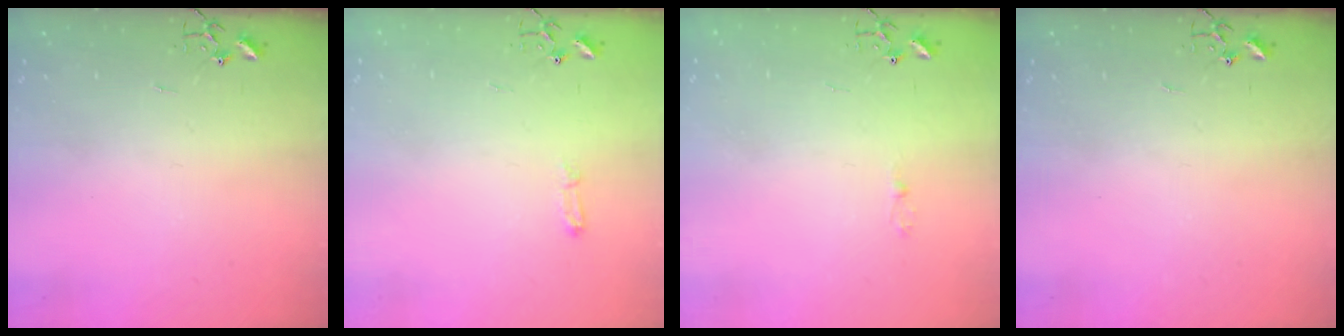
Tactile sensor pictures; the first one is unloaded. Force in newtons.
{"total": 3.8, "press": 3.8, "slide": 0.5}
{"total": 2.5, "press": 2.5, "slide": 0.3}
{"total": 0.0}